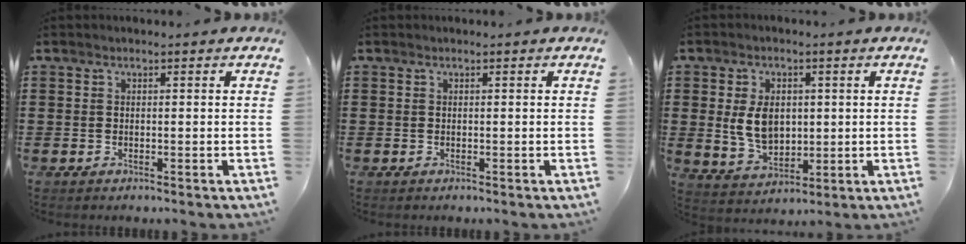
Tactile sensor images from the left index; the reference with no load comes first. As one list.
[{"total": 0.0}, {"total": 6.7, "force": [0.9, 4.6, 4.8], "torque": [-0.107, 0.006, 0.011]}]